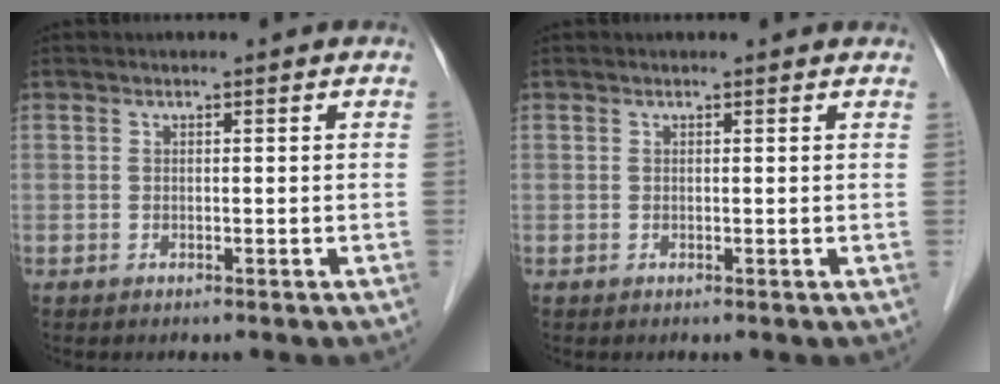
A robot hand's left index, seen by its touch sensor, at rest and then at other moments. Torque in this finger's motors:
{"motor_torque": [0.00, 0.04, -0.30, 0.00]}